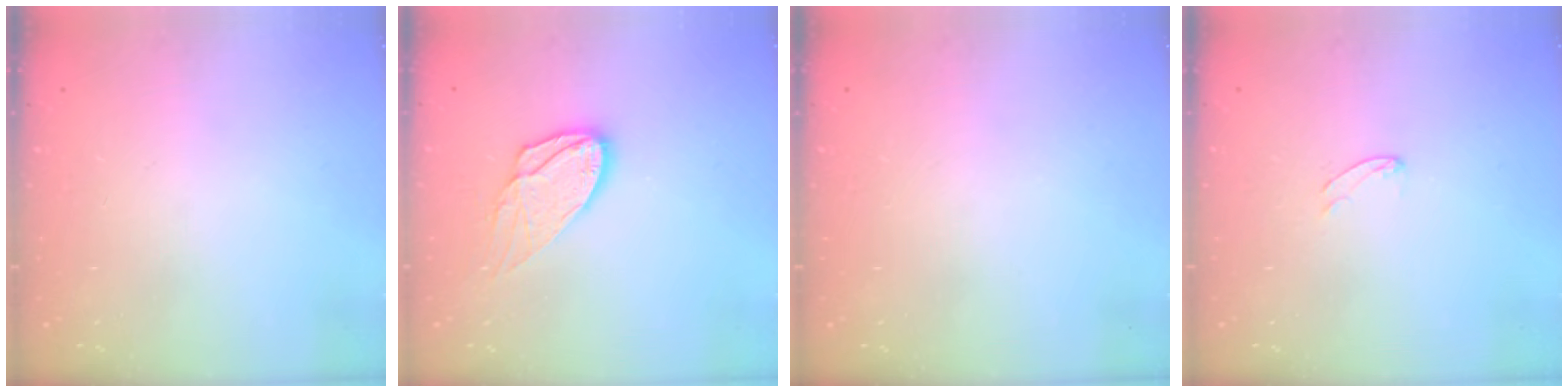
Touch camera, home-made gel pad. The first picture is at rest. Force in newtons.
{"total": 12.2, "press": 12.2, "slide": 0.9}
{"total": 0.0}
{"total": 5.5, "press": 5.5, "slide": 0.3}